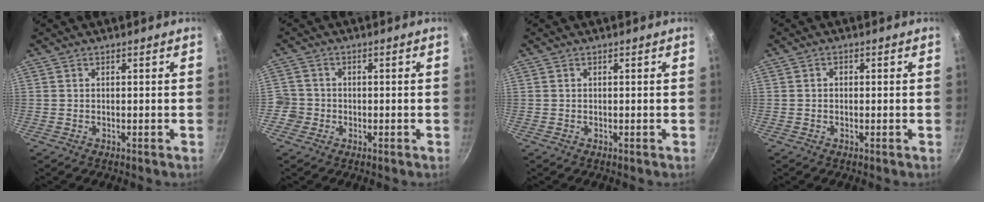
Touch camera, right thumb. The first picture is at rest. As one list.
[{"total": 4.1, "force": [-1.4, 3.7, 0.8], "torque": [0.005, 0.020, -0.029]}, {"total": 0.0}, {"total": 1.1, "force": [-0.1, 1.0, 0.6], "torque": [-0.008, 0.006, -0.004]}]